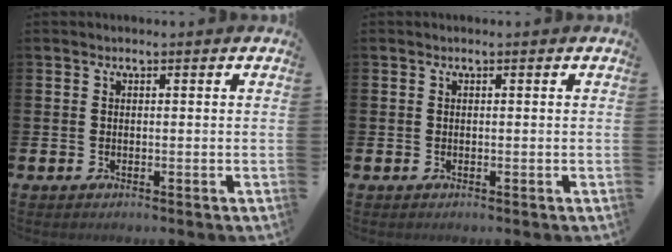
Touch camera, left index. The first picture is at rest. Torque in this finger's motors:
{"motor_torque": [0.00, 0.00, 0.00, 0.00]}